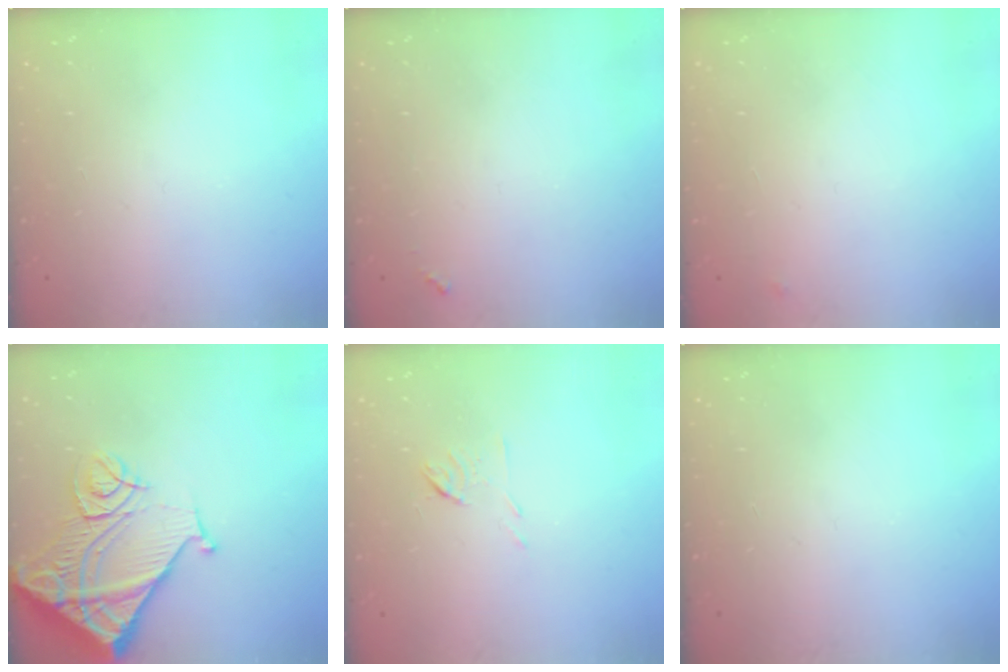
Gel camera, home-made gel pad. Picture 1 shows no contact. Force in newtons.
{"total": 3.5, "press": 3.5, "slide": 0.3}
{"total": 2.5, "press": 2.4, "slide": 0.4}
{"total": 15.3, "press": 15.2, "slide": 1.9}
{"total": 5.3, "press": 5.2, "slide": 1.0}
{"total": 0.0}